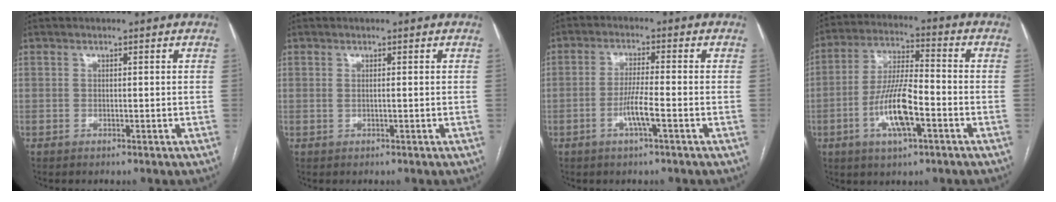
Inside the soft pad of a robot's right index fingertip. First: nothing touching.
{"total": 0.6, "force": [0.0, 0.0, 0.6], "torque": [-0.015, -0.001, 0.001]}
{"total": 4.8, "force": [-1.9, -0.1, 4.4], "torque": [-0.085, -0.003, -0.038]}
{"total": 11.2, "force": [-3.9, 2.6, 10.2], "torque": [-0.204, 0.003, -0.071]}